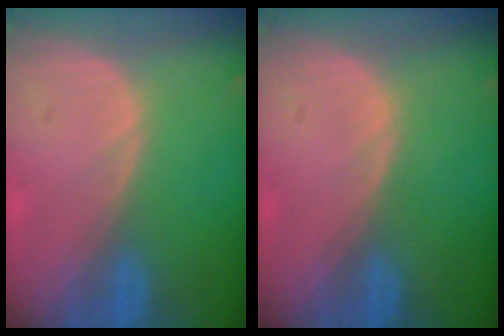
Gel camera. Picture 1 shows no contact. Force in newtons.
{"total": 0.0}